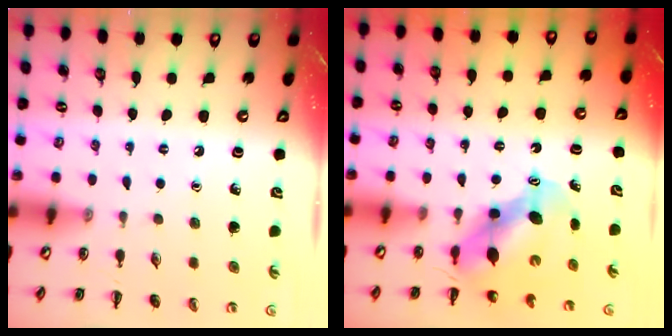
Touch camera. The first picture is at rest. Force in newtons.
{"total": 6.4, "press": 6.3, "slide": 1.5}